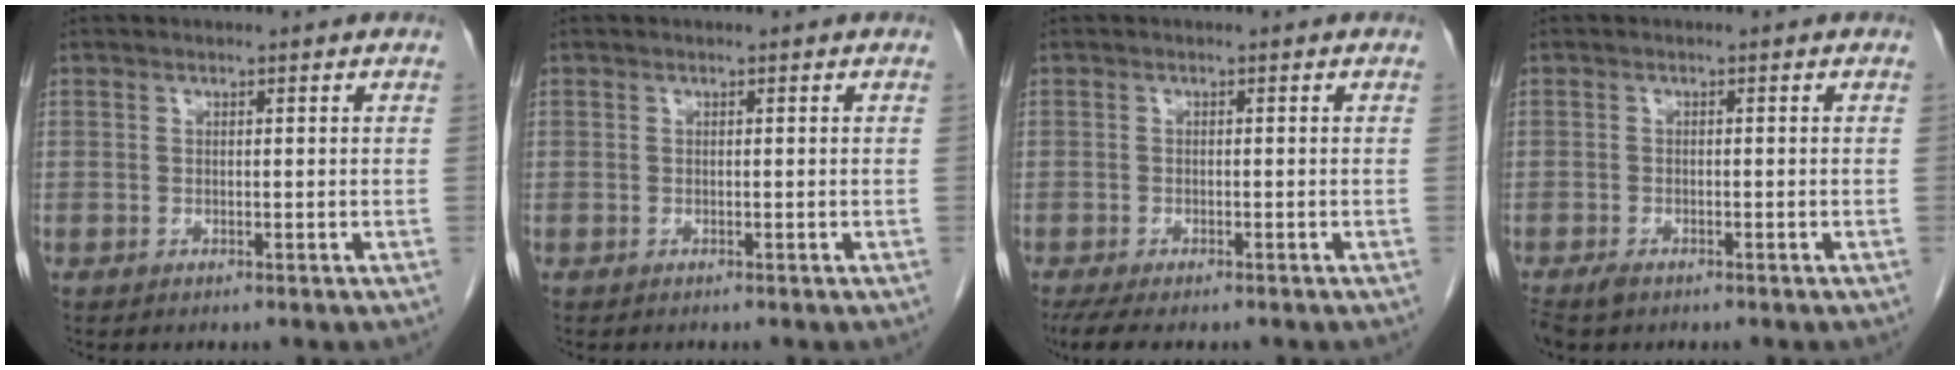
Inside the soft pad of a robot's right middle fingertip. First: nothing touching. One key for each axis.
{"total": 0.0}
{"total": 5.4, "fx": -4.2, "fy": 1.5, "fz": 3.1, "tx": -0.051, "ty": -0.014, "tz": -0.065}
{"total": 2.9, "fx": -2.1, "fy": 1.3, "fz": 1.4, "tx": -0.031, "ty": -0.007, "tz": -0.034}